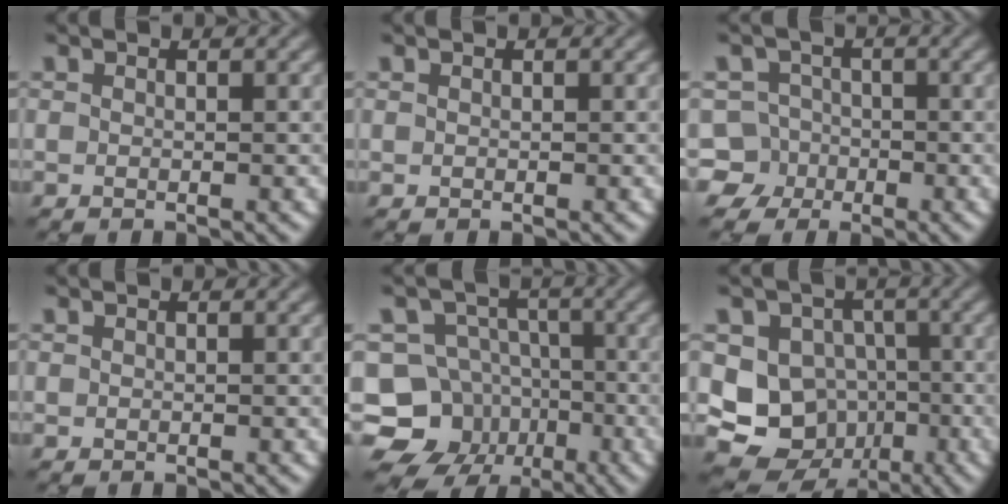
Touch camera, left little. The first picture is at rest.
{"total": 0.0}
{"total": 7.3, "force": [-3.4, 6.4, 1.1], "torque": [-0.013, 0.005, -0.083]}
{"total": 0.0}
{"total": 11.0, "force": [-5.4, 9.2, 2.9], "torque": [-0.056, -0.010, -0.104]}
{"total": 8.4, "force": [-1.9, 7.4, 3.5], "torque": [-0.043, -0.011, -0.048]}